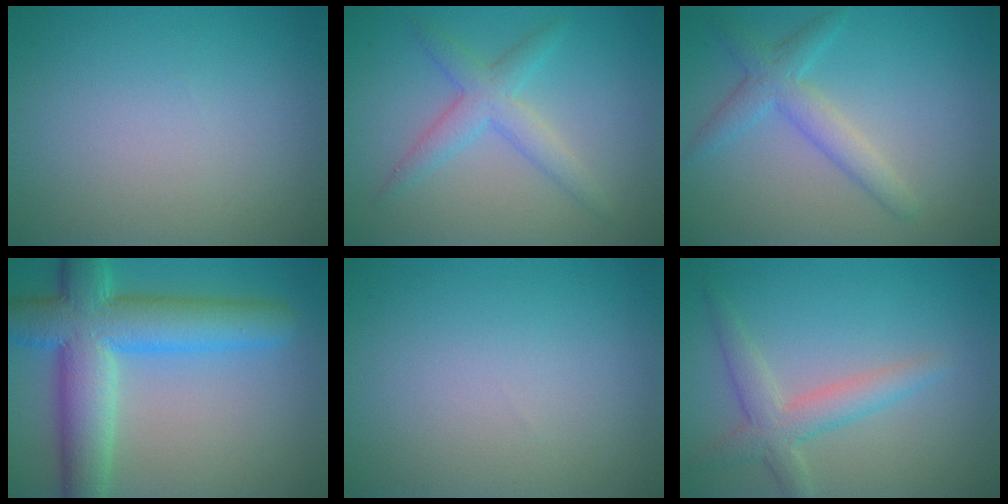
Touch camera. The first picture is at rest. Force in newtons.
{"total": 3.1, "press": 3.1, "slide": 0.1}
{"total": 3.1, "press": 3.1, "slide": 0.1}
{"total": 9.7, "press": 9.7, "slide": 0.4}
{"total": 0.0}
{"total": 3.2, "press": 3.2, "slide": 0.2}